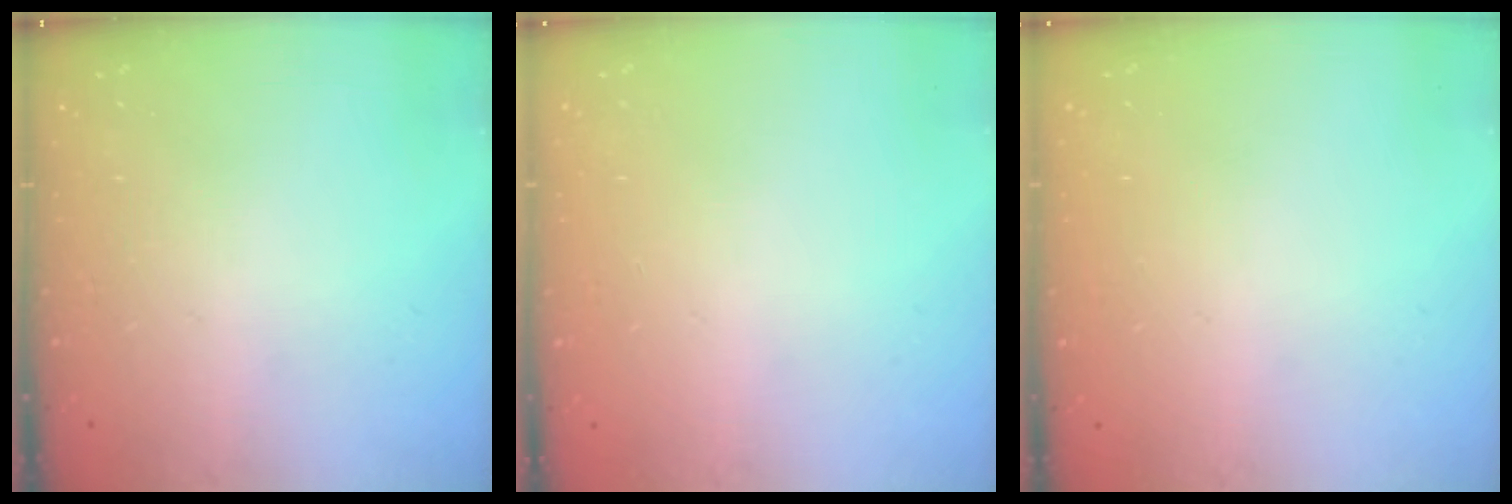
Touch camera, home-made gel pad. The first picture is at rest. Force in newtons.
{"total": 0.0}
{"total": 0.0}